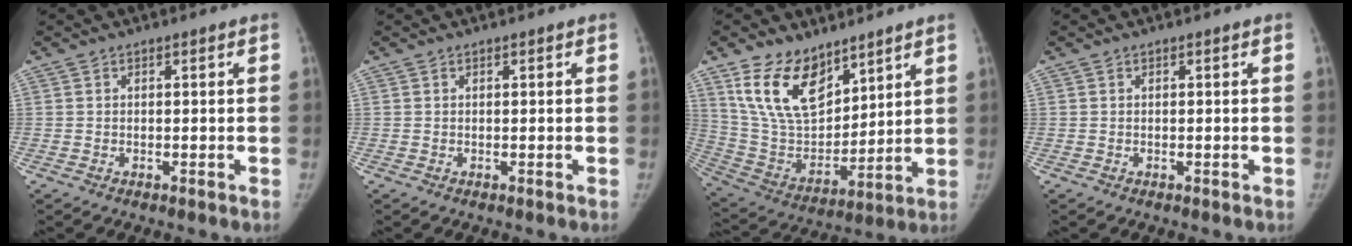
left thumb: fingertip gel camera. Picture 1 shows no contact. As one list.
[{"total": 0.0}, {"total": 16.7, "force": [10.7, 9.1, 9.0], "torque": [-0.122, -0.057, 0.224]}, {"total": 0.0}]